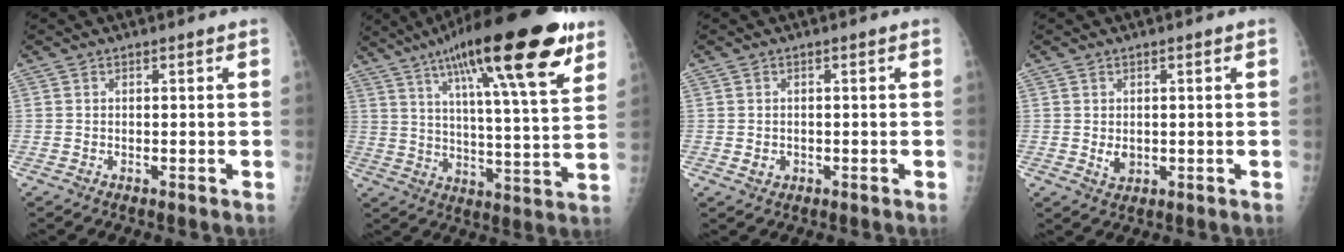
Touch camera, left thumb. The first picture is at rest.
{"total": 25.6, "force": [14.6, 5.1, 20.3], "torque": [-0.311, -0.034, 0.225]}
{"total": 1.7, "force": [-0.4, 1.5, 0.8], "torque": [-0.006, 0.001, 0.000]}
{"total": 2.5, "force": [-0.1, 1.9, 1.7], "torque": [-0.021, -0.004, 0.007]}